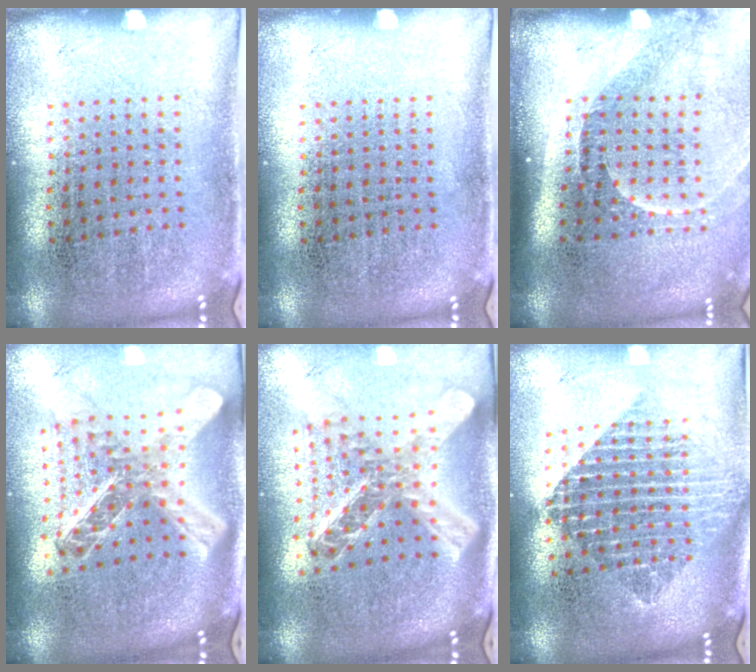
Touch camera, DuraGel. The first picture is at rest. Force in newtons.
{"total": 0.0}
{"total": 2.0, "press": 1.4, "slide": 1.5}
{"total": 2.6, "press": 1.9, "slide": 1.7}
{"total": 2.4, "press": 1.9, "slide": 1.5}
{"total": 2.0, "press": 1.6, "slide": 1.1}